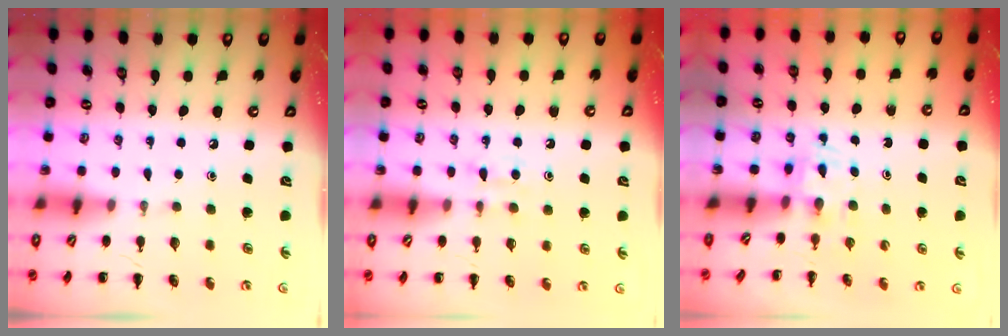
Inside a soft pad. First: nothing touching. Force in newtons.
{"total": 5.9, "press": 5.8, "slide": 1.4}
{"total": 2.5, "press": 2.1, "slide": 1.2}